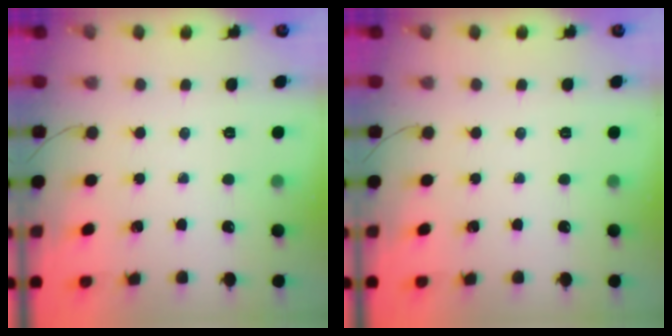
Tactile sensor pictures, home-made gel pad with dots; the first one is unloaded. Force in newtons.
{"total": 0.0}